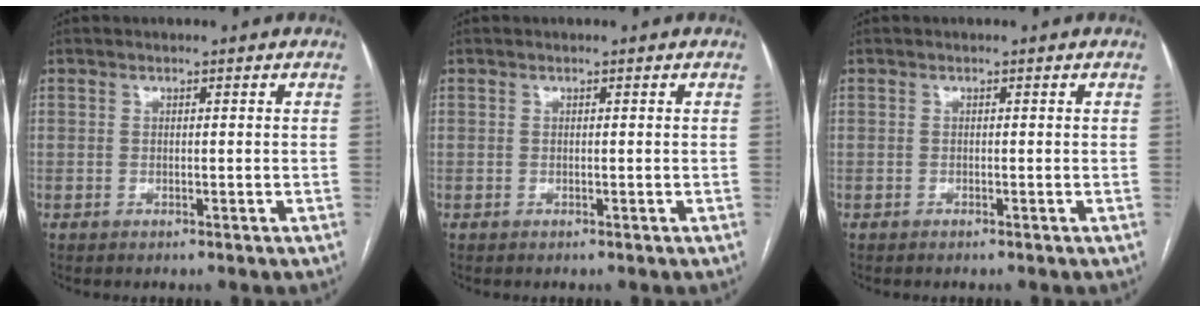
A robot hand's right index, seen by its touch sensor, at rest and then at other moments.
{"total": 0.0}
{"total": 0.0}